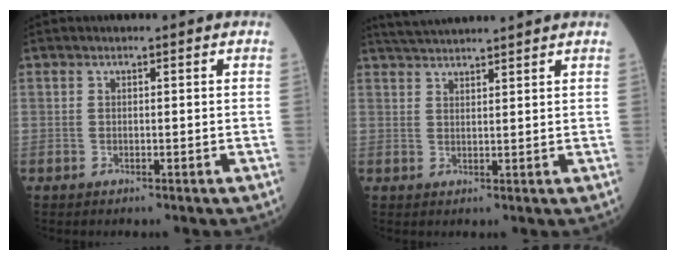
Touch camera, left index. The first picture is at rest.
{"total": 7.6, "force": [7.1, -0.5, 2.7], "torque": [-0.050, 0.034, 0.111]}